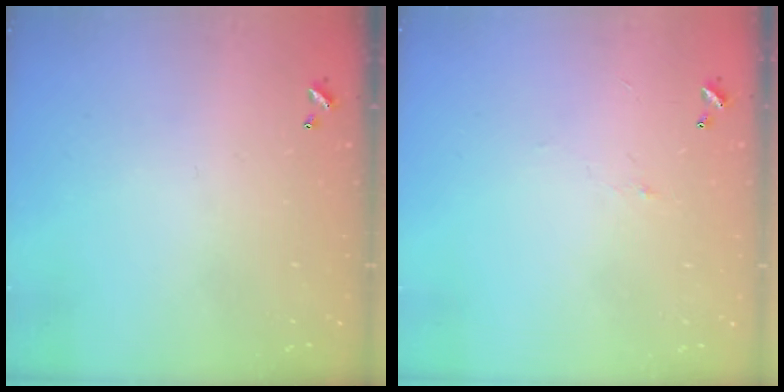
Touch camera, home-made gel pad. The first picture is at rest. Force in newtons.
{"total": 0.8, "press": 0.6, "slide": 0.6}